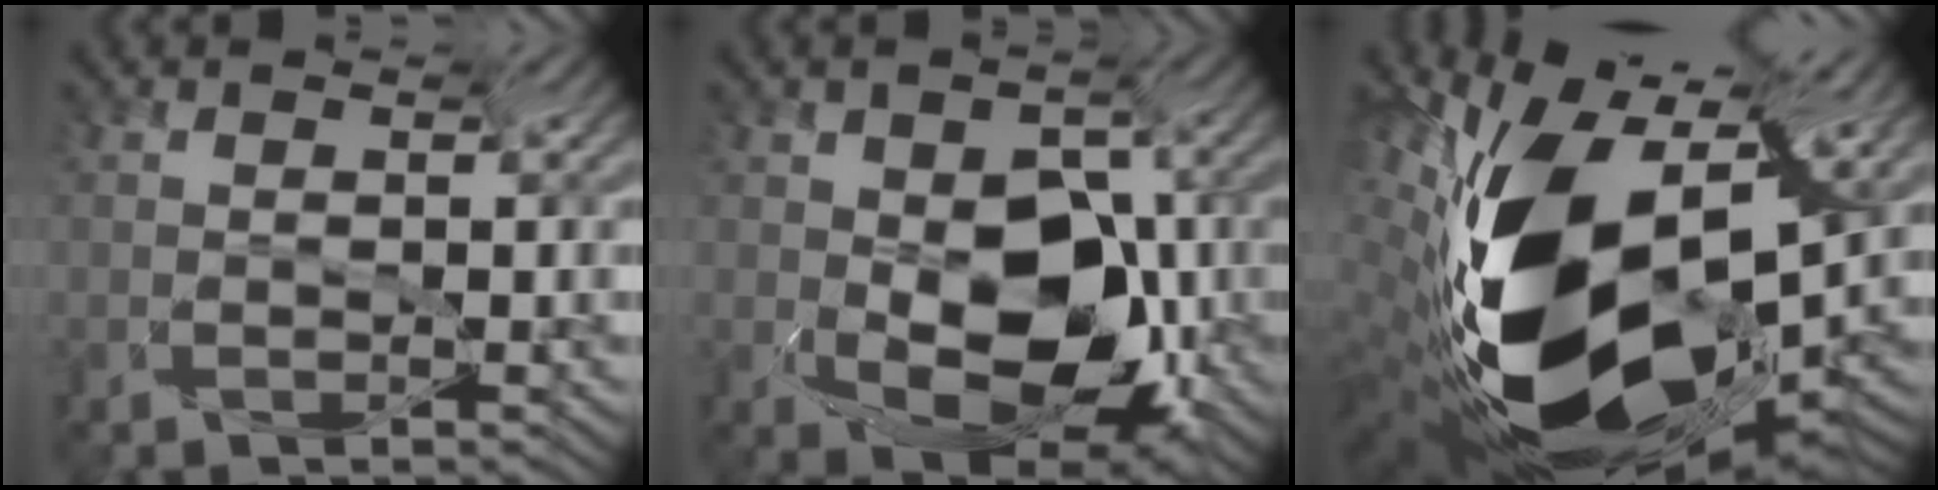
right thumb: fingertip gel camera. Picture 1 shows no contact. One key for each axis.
{"total": 11.1, "fx": -5.3, "fy": 6.3, "fz": 7.5, "tx": -0.136, "ty": -0.011, "tz": -0.083}
{"total": 17.5, "fx": -4.4, "fy": 10.6, "fz": 13.2, "tx": -0.303, "ty": -0.052, "tz": -0.054}